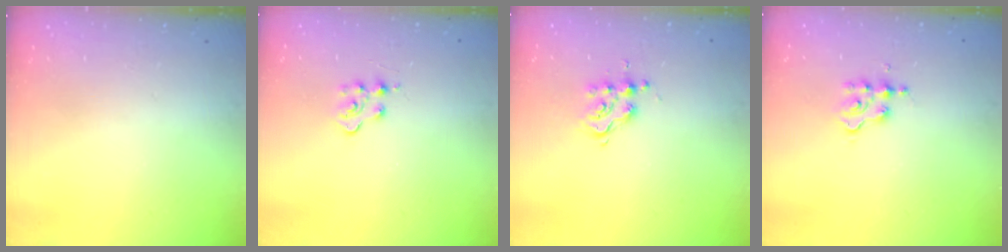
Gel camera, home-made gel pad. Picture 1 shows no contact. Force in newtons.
{"total": 4.1, "press": 4.1, "slide": 0.4}
{"total": 5.7, "press": 5.7, "slide": 0.1}
{"total": 2.9, "press": 2.9, "slide": 0.2}